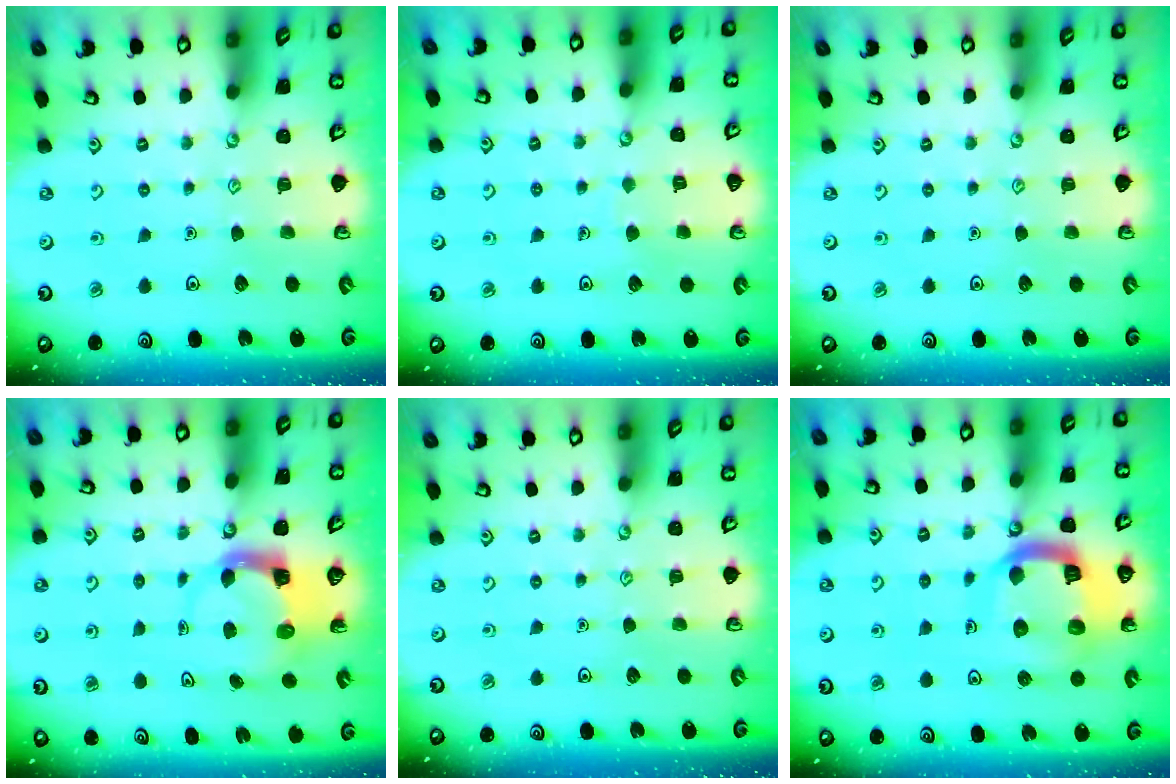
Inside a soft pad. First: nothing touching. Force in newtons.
{"total": 3.6, "press": 3.5, "slide": 0.3}
{"total": 0.0}
{"total": 3.6, "press": 3.6, "slide": 0.5}
{"total": 0.0}
{"total": 16.1, "press": 16.0, "slide": 1.8}